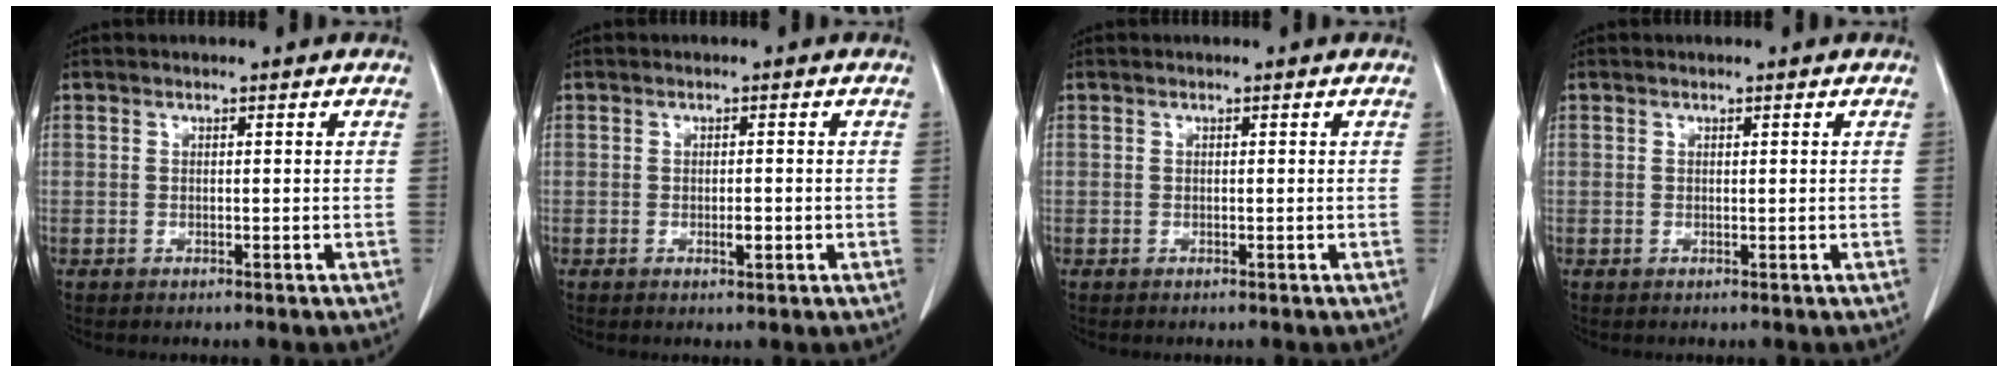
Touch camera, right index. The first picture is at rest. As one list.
[{"total": 1.6, "force": [-0.4, 0.5, 1.4], "torque": [-0.026, -0.001, -0.004]}, {"total": 0.0}, {"total": 0.0}]